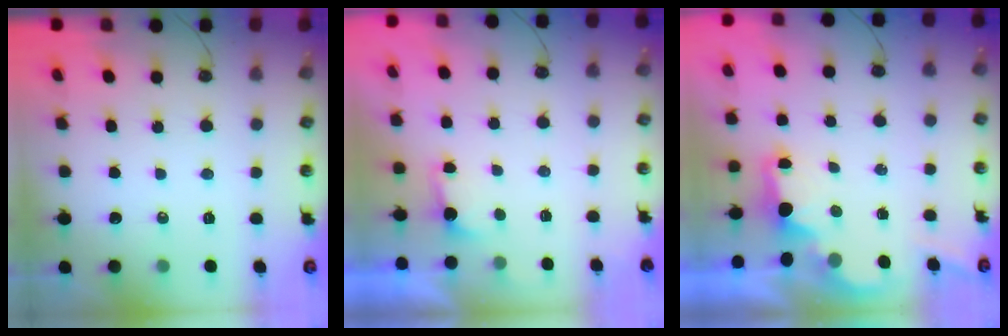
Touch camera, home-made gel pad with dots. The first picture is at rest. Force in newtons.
{"total": 1.3, "press": 0.9, "slide": 0.8}
{"total": 2.1, "press": 1.9, "slide": 0.8}